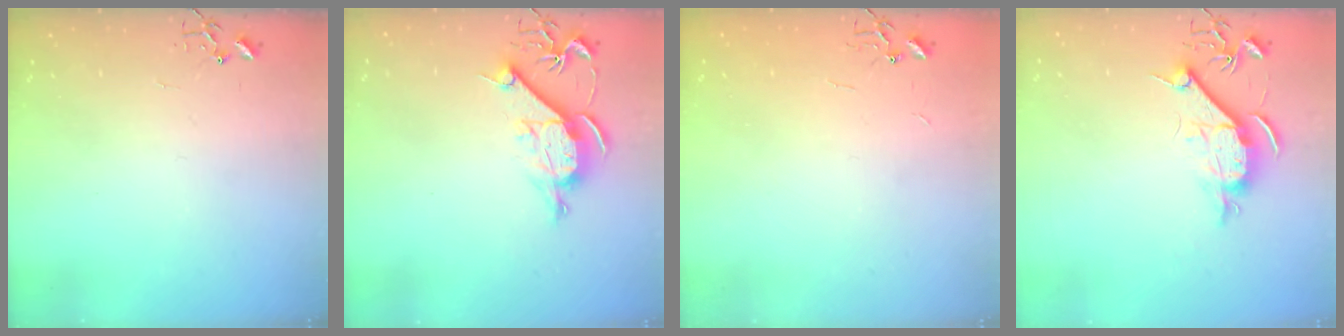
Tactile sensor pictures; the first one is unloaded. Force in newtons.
{"total": 10.4, "press": 10.4, "slide": 1.2}
{"total": 2.2, "press": 2.2, "slide": 0.3}
{"total": 9.3, "press": 9.2, "slide": 1.1}